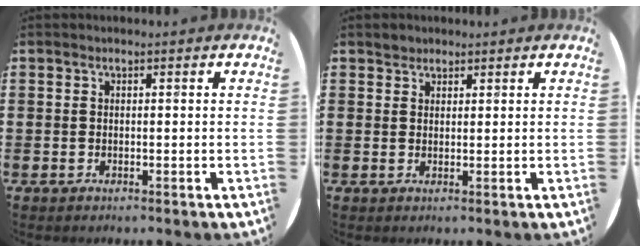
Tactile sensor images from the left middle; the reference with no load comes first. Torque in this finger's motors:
{"motor_torque": [0.18, -0.14, 0.00, 0.00]}